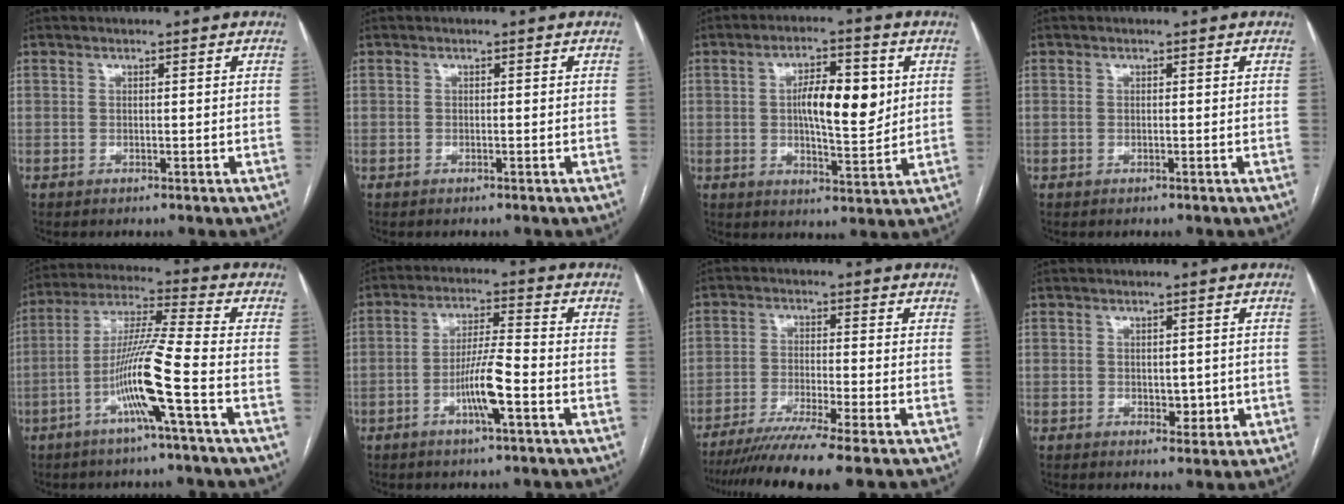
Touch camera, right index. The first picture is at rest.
{"total": 0.0}
{"total": 9.9, "force": [1.7, 3.1, 9.2], "torque": [-0.157, 0.010, 0.027]}
{"total": 0.0}
{"total": 11.3, "force": [-4.3, -1.3, 10.4], "torque": [-0.199, 0.005, -0.085]}
{"total": 7.3, "force": [-2.8, 0.3, 6.7], "torque": [-0.127, 0.003, -0.050]}
{"total": 11.2, "force": [-8.9, -1.8, 6.4], "torque": [-0.090, -0.035, -0.141]}
{"total": 2.8, "force": [-0.2, 1.9, 2.0], "torque": [-0.022, -0.001, 0.006]}